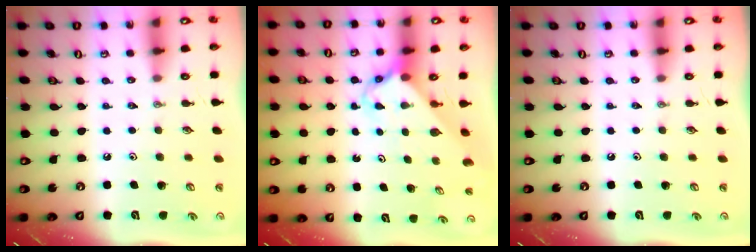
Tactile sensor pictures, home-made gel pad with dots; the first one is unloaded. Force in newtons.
{"total": 2.9, "press": 2.9, "slide": 0.3}
{"total": 0.0}